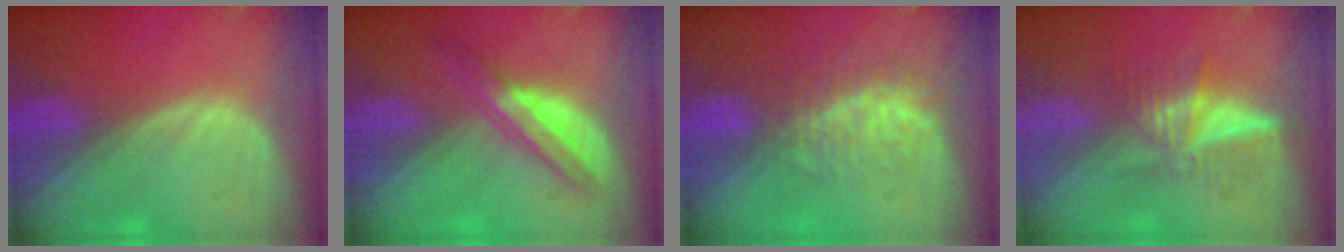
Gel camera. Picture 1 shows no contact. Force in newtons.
{"total": 5.9, "press": 5.4, "slide": 2.3}
{"total": 7.5, "press": 7.0, "slide": 2.8}
{"total": 6.5, "press": 5.5, "slide": 3.6}